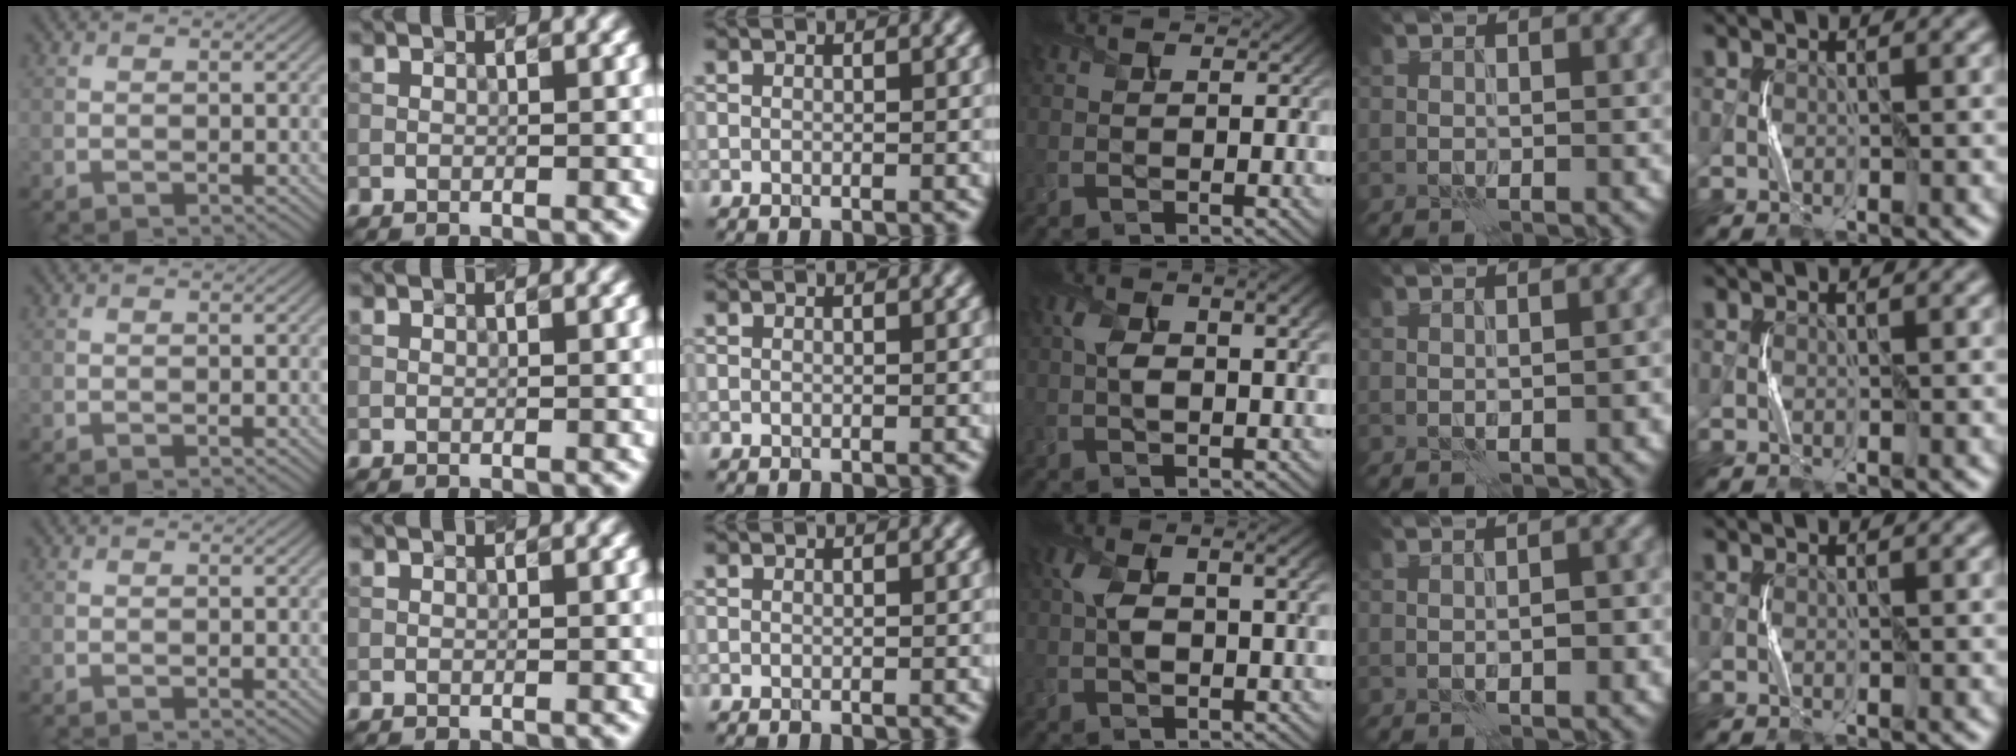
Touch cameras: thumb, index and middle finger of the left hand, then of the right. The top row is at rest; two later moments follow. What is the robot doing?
{"motion": "squeeze", "object": "air blower"}